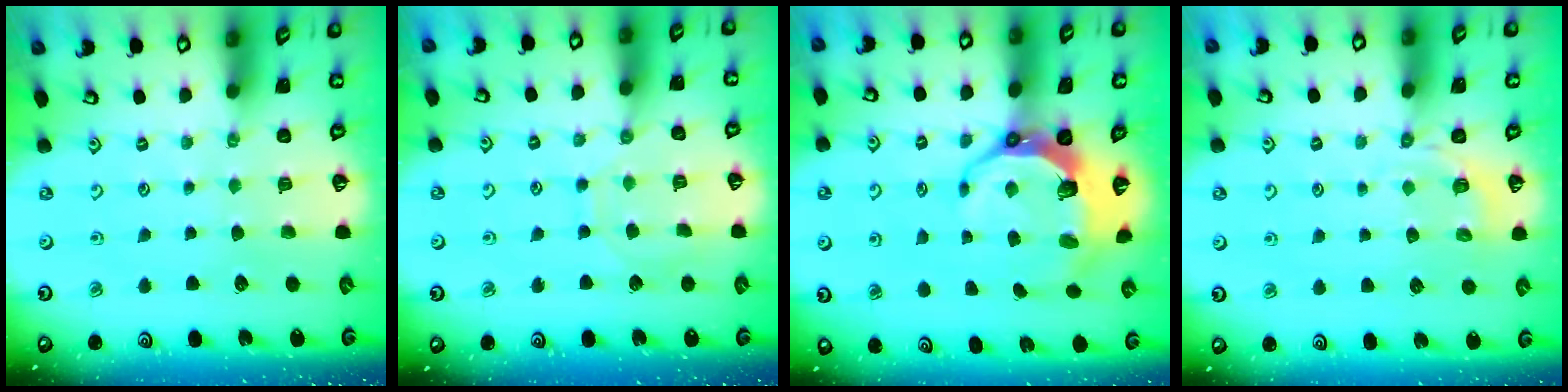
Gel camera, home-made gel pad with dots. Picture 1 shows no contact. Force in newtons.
{"total": 7.7, "press": 7.6, "slide": 0.7}
{"total": 10.7, "press": 9.4, "slide": 5.1}
{"total": 2.9, "press": 2.2, "slide": 1.8}